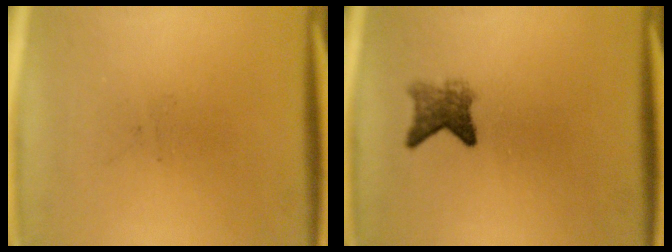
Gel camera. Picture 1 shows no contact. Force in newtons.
{"total": 3.1}